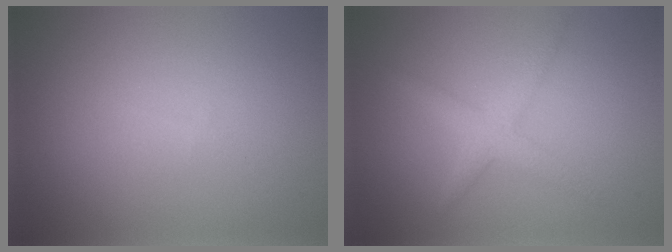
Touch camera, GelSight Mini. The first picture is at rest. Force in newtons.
{"total": 2.4, "press": 2.4, "slide": 0.1}